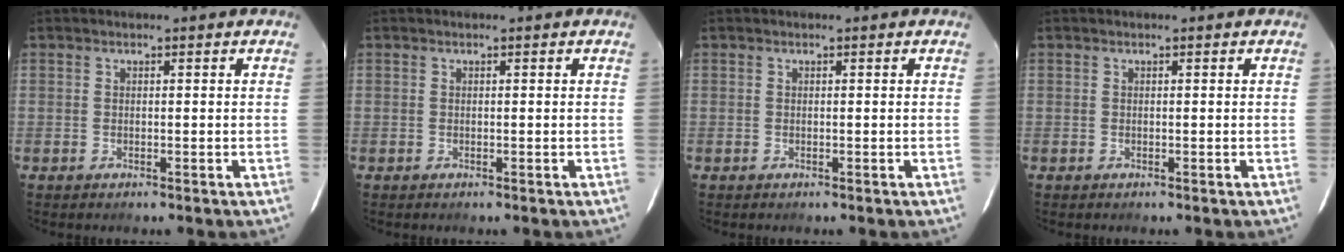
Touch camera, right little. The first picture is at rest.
{"total": 0.0}
{"total": 0.0}
{"total": 0.0}